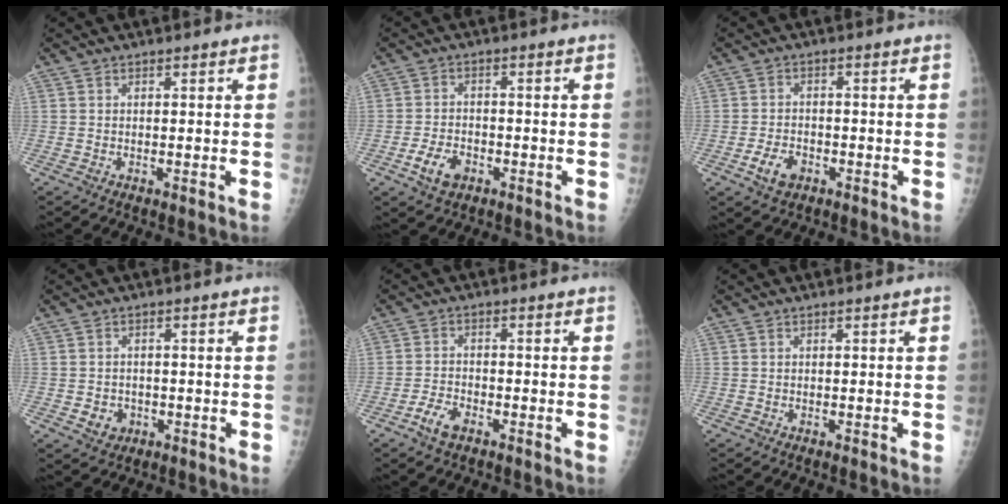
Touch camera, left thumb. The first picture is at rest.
{"total": 5.4, "force": [-2.6, 3.5, 3.2], "torque": [-0.054, 0.013, -0.044]}
{"total": 4.7, "force": [-2.3, 3.0, 2.7], "torque": [-0.044, 0.011, -0.038]}
{"total": 3.4, "force": [-0.9, 3.0, 1.3], "torque": [-0.007, 0.004, -0.006]}
{"total": 4.1, "force": [-2.6, 2.0, 2.4], "torque": [-0.047, 0.013, -0.048]}
{"total": 0.0}